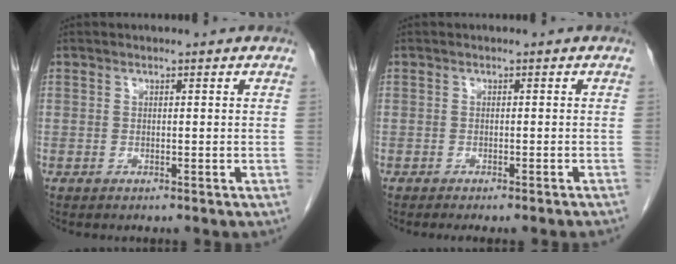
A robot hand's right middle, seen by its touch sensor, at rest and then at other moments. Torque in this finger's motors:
{"motor_torque": [0.11, -0.06, 0.01, 0.01]}